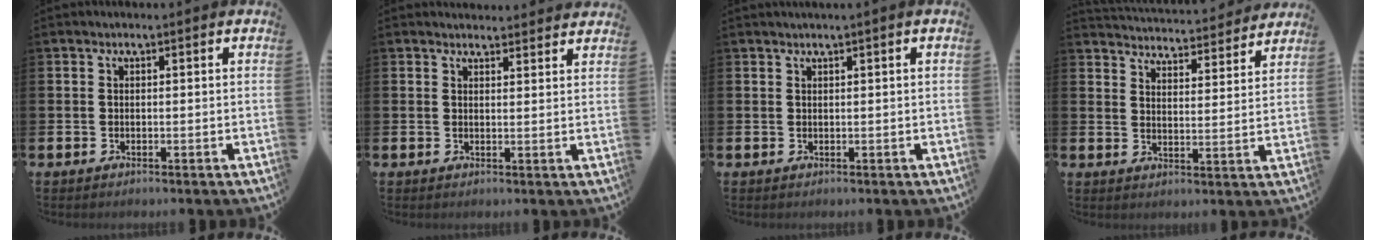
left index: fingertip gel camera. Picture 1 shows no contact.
{"total": 2.3, "force": [2.3, 0.3, -0.1], "torque": [0.008, -0.016, 0.039]}
{"total": 0.7, "force": [0.4, -0.2, 0.5], "torque": [-0.014, 0.003, 0.008]}
{"total": 4.6, "force": [4.6, 0.1, 0.0], "torque": [-0.016, -0.044, 0.078]}